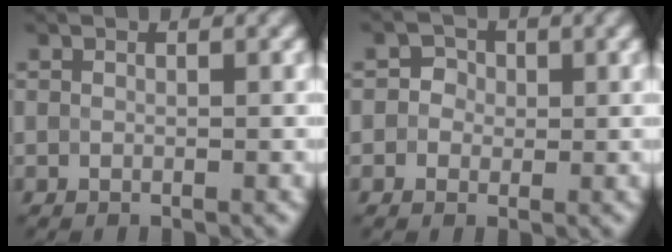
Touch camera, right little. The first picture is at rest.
{"total": 1.6, "force": [0.3, 1.5, 0.4], "torque": [0.006, 0.004, -0.003]}